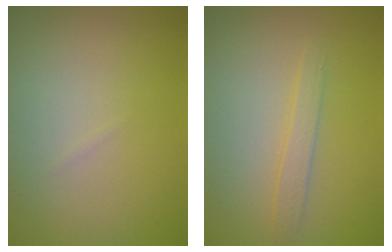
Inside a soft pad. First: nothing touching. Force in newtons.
{"total": 1.5, "press": 1.5, "slide": 0.0}